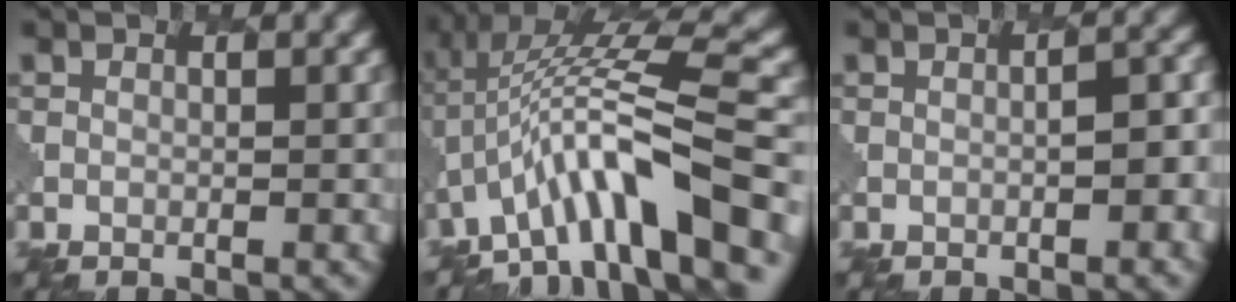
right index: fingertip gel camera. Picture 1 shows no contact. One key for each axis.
{"total": 9.6, "fx": -3.7, "fy": 2.4, "fz": 8.5, "tx": -0.142, "ty": 0.025, "tz": -0.069}
{"total": 3.0, "fx": -0.8, "fy": 0.8, "fz": 2.8, "tx": -0.035, "ty": 0.013, "tz": -0.014}